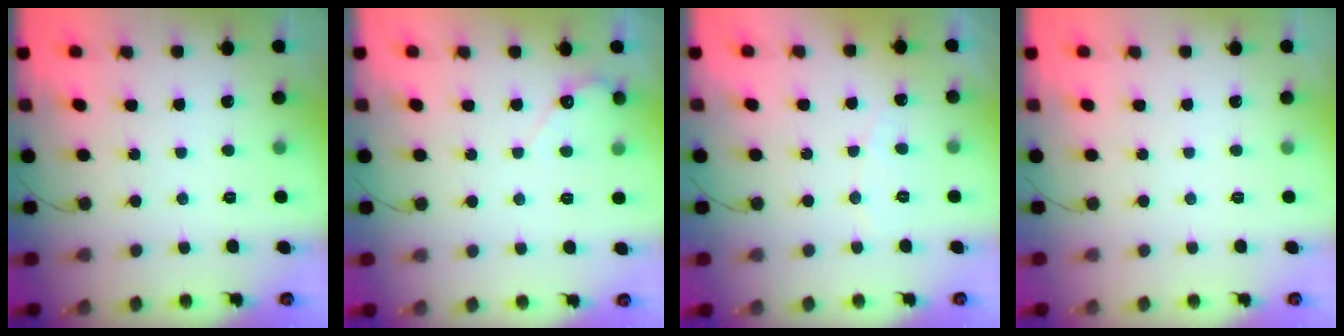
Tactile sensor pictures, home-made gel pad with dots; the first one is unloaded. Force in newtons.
{"total": 2.7, "press": 2.7, "slide": 0.2}
{"total": 2.8, "press": 2.8, "slide": 0.2}
{"total": 0.0}